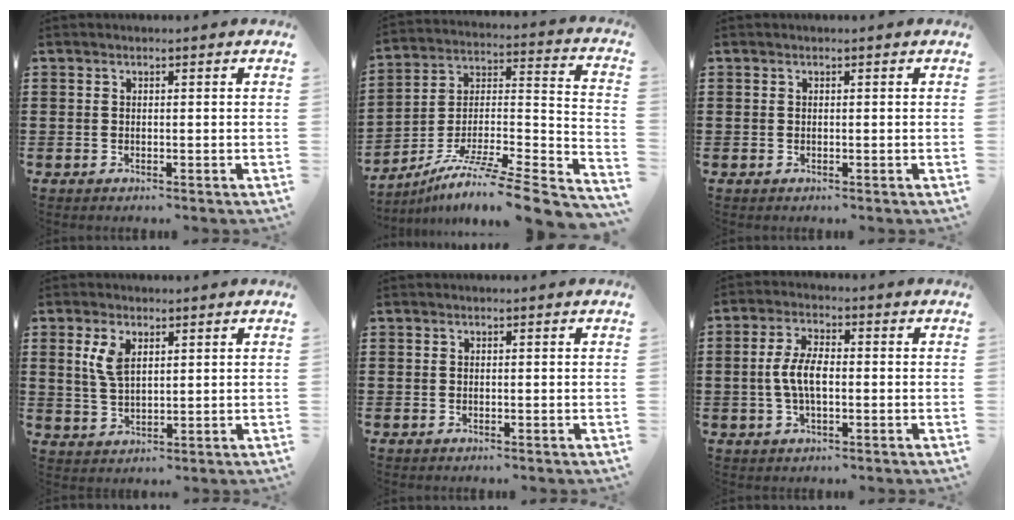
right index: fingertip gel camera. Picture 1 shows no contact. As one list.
[{"total": 8.8, "force": [-6.6, 0.6, 5.8], "torque": [-0.097, -0.008, -0.130]}, {"total": 0.0}, {"total": 4.3, "force": [1.8, 2.1, 3.3], "torque": [-0.073, 0.007, 0.032]}, {"total": 0.0}, {"total": 5.7, "force": [-0.6, 2.5, 5.1], "torque": [-0.119, -0.003, -0.019]}]